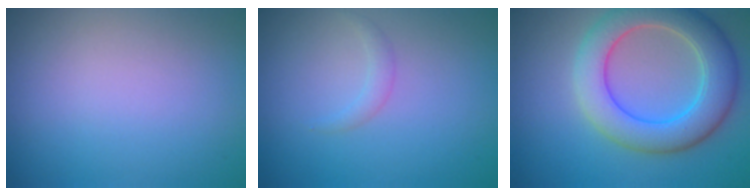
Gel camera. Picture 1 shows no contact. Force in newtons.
{"total": 0.9, "press": 0.9, "slide": 0.1}
{"total": 7.3, "press": 7.3, "slide": 0.5}